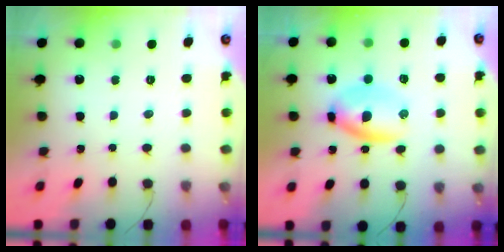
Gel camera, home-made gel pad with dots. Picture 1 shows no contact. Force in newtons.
{"total": 6.1, "press": 6.0, "slide": 1.2}